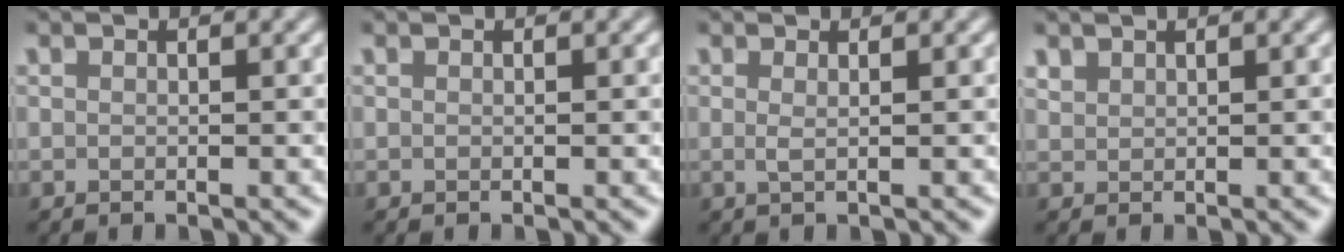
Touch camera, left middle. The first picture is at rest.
{"total": 0.0}
{"total": 1.1, "force": [0.2, 0.4, 1.0], "torque": [-0.014, -0.003, -0.001]}
{"total": 0.9, "force": [0.9, 0.4, 0.0], "torque": [-0.003, 0.001, 0.021]}